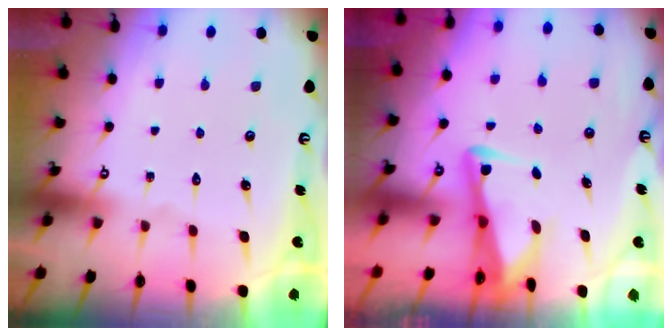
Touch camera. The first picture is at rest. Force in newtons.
{"total": 4.6, "press": 4.5, "slide": 0.8}